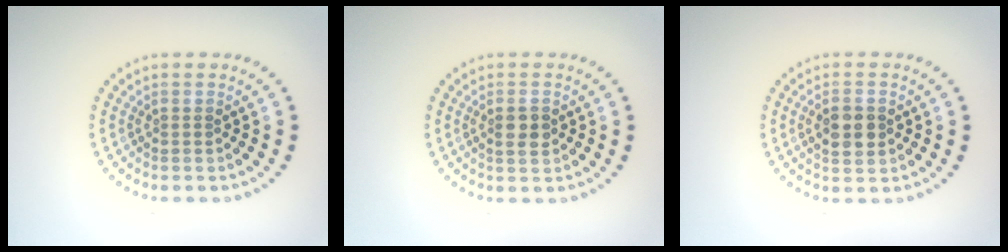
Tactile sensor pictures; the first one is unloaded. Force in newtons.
{"total": 1.9, "press": 1.9, "slide": 0.3}
{"total": 2.9, "press": 2.9, "slide": 0.1}